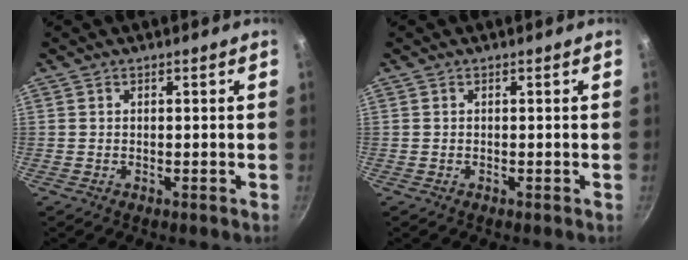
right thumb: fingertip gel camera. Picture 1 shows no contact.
{"total": 0.0}